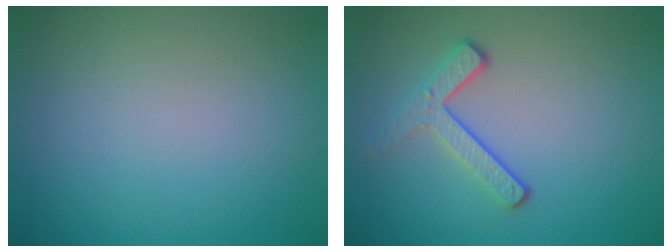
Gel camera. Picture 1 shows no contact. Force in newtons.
{"total": 2.9, "press": 2.3, "slide": 1.7}